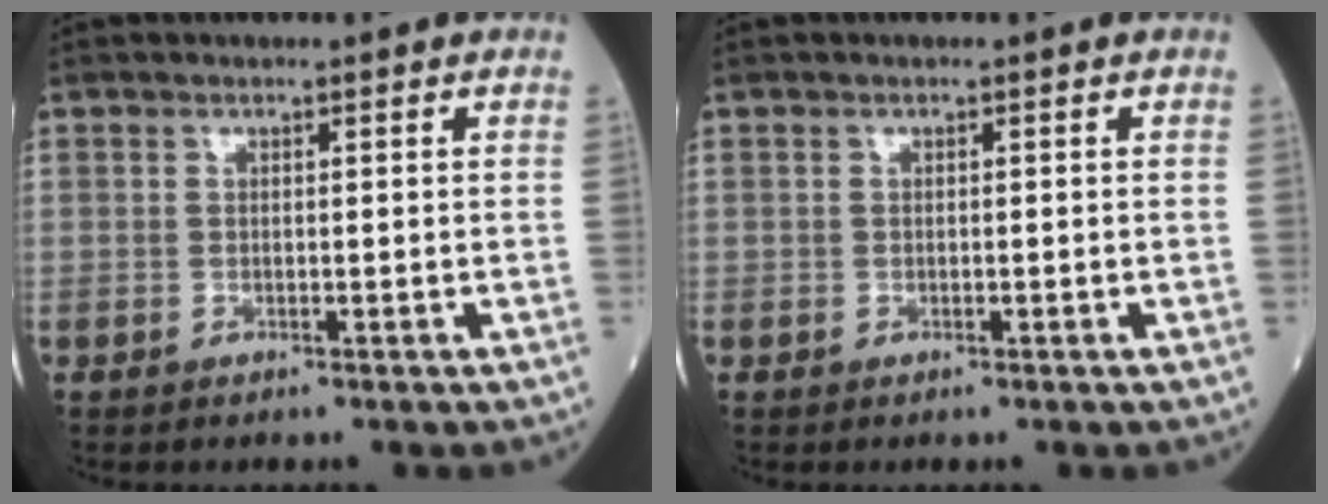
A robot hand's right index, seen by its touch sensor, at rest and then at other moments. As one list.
[{"total": 0.0}]